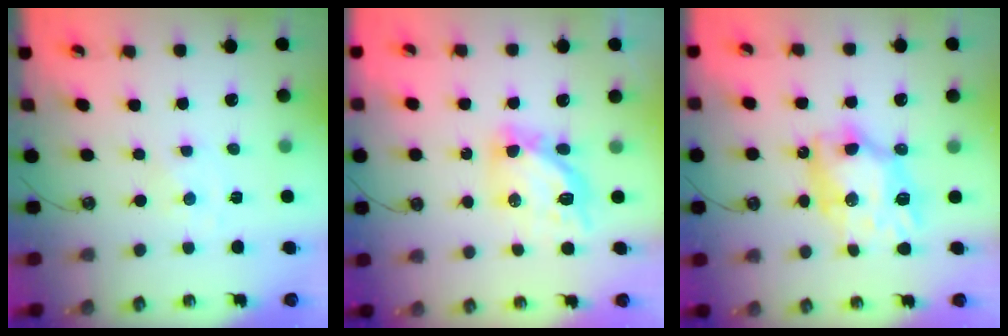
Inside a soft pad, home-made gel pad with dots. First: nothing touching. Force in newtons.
{"total": 11.6, "press": 11.5, "slide": 1.3}
{"total": 12.5, "press": 12.4, "slide": 1.4}